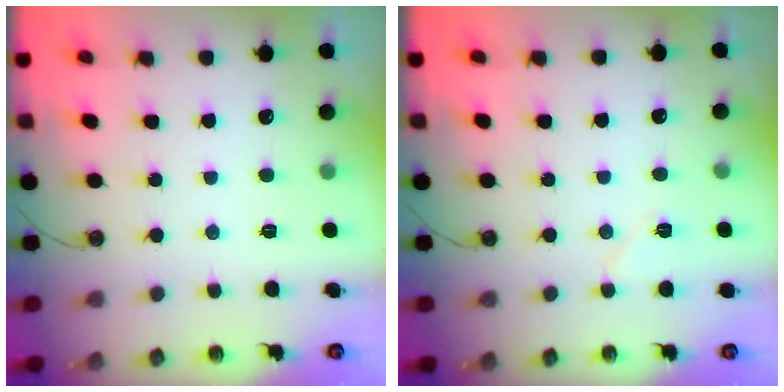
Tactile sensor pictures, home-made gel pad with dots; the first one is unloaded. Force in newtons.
{"total": 5.7, "press": 5.1, "slide": 2.7}